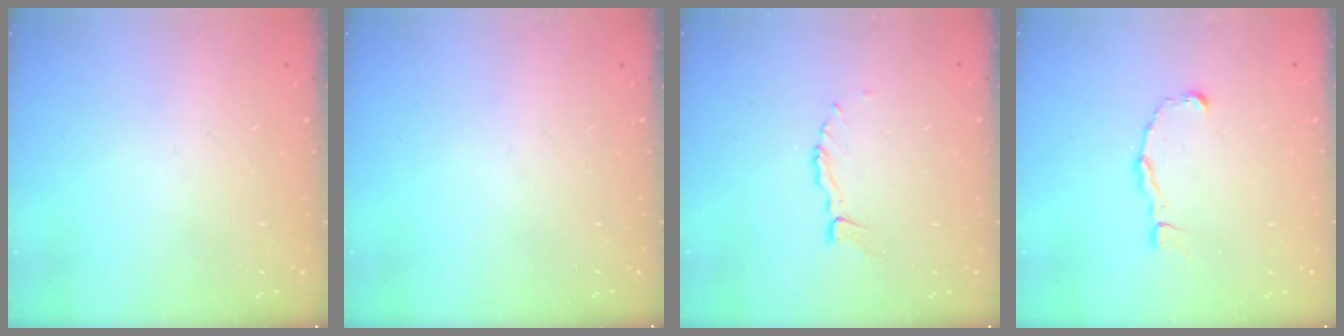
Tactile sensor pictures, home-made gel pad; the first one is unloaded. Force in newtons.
{"total": 0.0}
{"total": 4.7, "press": 4.7, "slide": 0.2}
{"total": 2.5, "press": 2.5, "slide": 0.2}